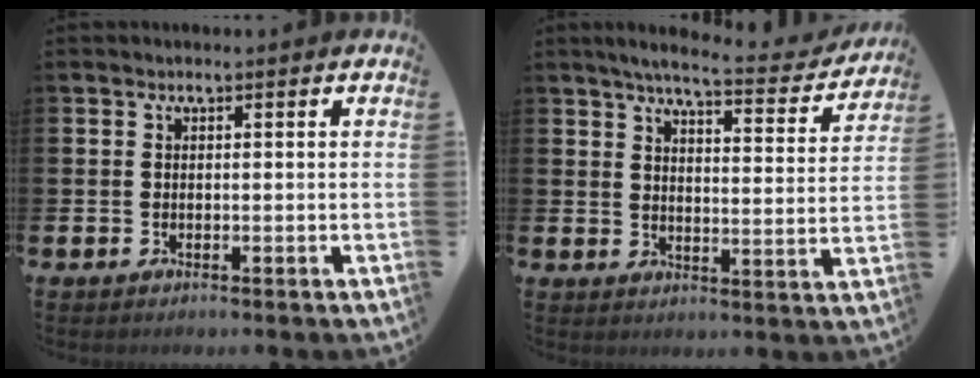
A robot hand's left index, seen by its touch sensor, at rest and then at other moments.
{"total": 5.9, "force": [5.3, 0.7, 2.5], "torque": [-0.053, -0.035, 0.083]}